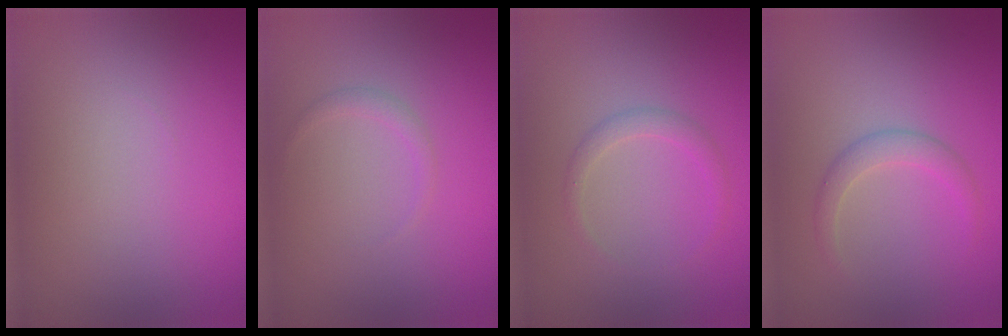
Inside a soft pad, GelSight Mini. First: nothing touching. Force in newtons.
{"total": 0.8, "press": 0.8, "slide": 0.1}
{"total": 1.4, "press": 1.4, "slide": 0.2}
{"total": 1.7, "press": 1.7, "slide": 0.0}